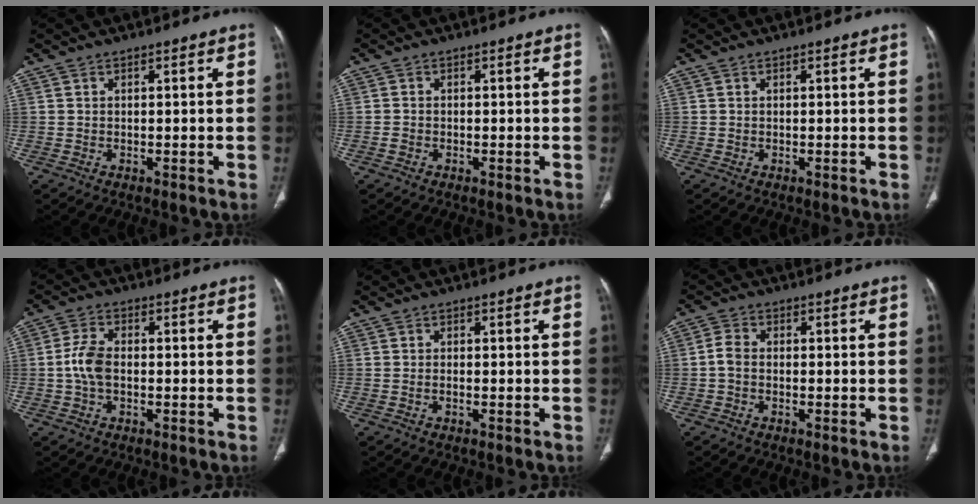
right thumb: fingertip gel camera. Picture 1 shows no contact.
{"total": 0.8, "force": [-0.5, 0.5, 0.3], "torque": [-0.009, 0.001, -0.011]}
{"total": 0.0}
{"total": 5.3, "force": [-0.6, 3.1, 4.2], "torque": [-0.094, 0.013, -0.017]}
{"total": 0.6, "force": [-0.3, 0.2, 0.5], "torque": [-0.012, 0.002, -0.004]}
{"total": 2.6, "force": [-0.6, 1.8, 1.8], "torque": [-0.037, 0.008, -0.019]}